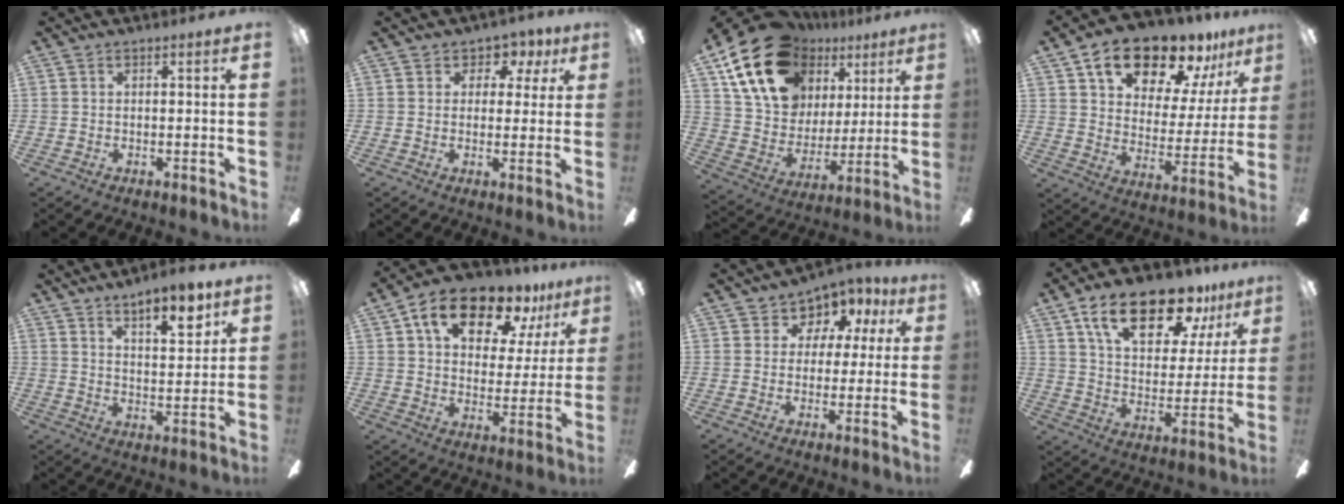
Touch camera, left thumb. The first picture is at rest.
{"total": 4.6, "force": [2.2, 3.7, 1.4], "torque": [-0.010, -0.008, 0.036]}
{"total": 21.8, "force": [13.2, 14.2, 10.0], "torque": [-0.188, -0.054, 0.252]}
{"total": 18.2, "force": [14.0, 7.7, 8.6], "torque": [-0.144, -0.089, 0.241]}
{"total": 9.2, "force": [6.8, 2.9, 5.5], "torque": [-0.067, -0.036, 0.110]}
{"total": 16.6, "force": [11.0, 8.3, 9.4], "torque": [-0.158, -0.054, 0.189]}
{"total": 6.2, "force": [3.3, 5.1, 1.4], "torque": [-0.024, -0.024, 0.059]}
{"total": 20.7, "force": [13.5, 9.3, 12.7], "torque": [-0.200, -0.068, 0.229]}